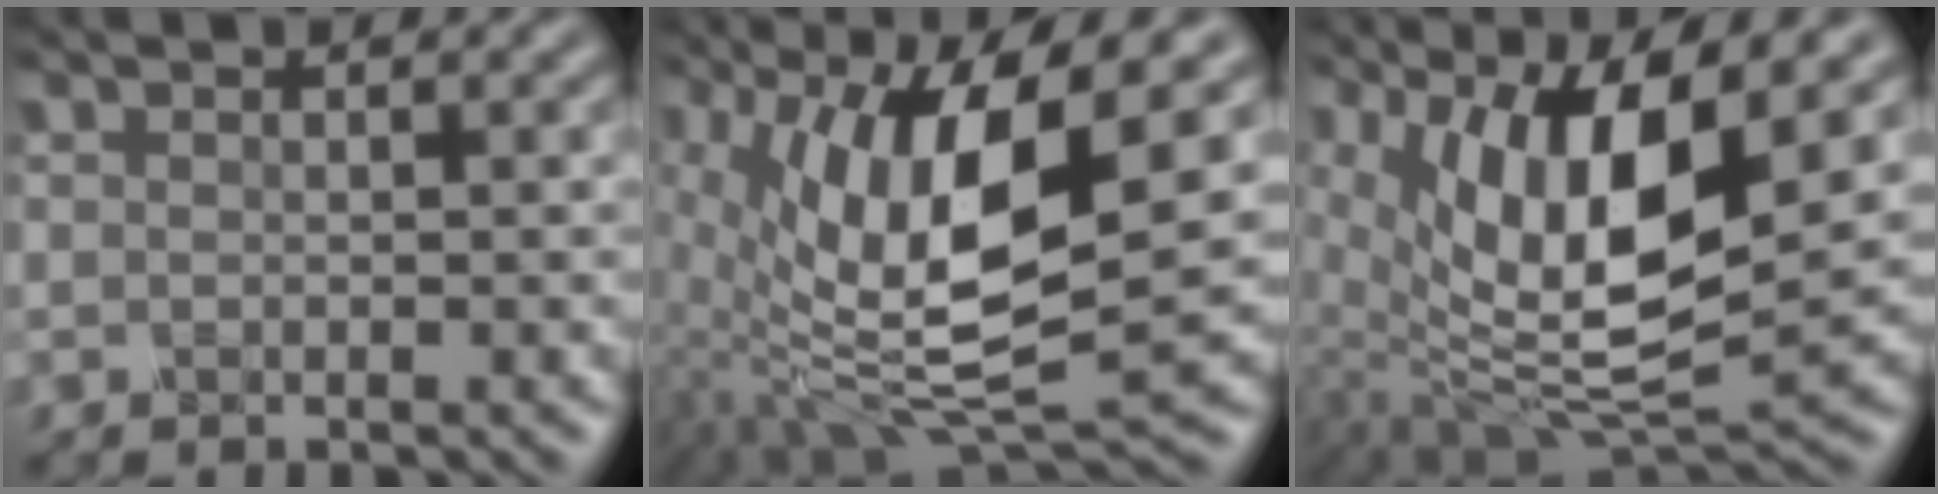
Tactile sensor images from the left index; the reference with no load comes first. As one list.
[{"total": 11.8, "force": [1.1, 4.1, 11.0], "torque": [-0.212, -0.008, 0.032]}, {"total": 11.8, "force": [4.1, 4.1, 10.3], "torque": [-0.194, -0.008, 0.089]}]